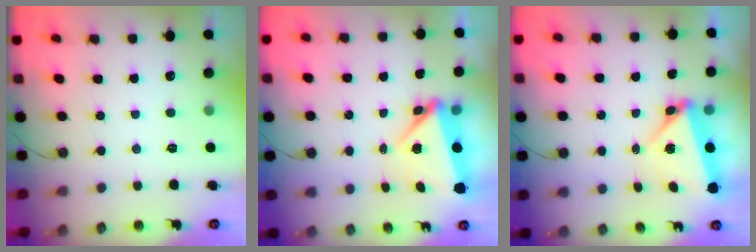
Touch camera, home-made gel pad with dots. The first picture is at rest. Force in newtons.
{"total": 5.9, "press": 5.9, "slide": 0.1}
{"total": 5.6, "press": 5.2, "slide": 1.9}